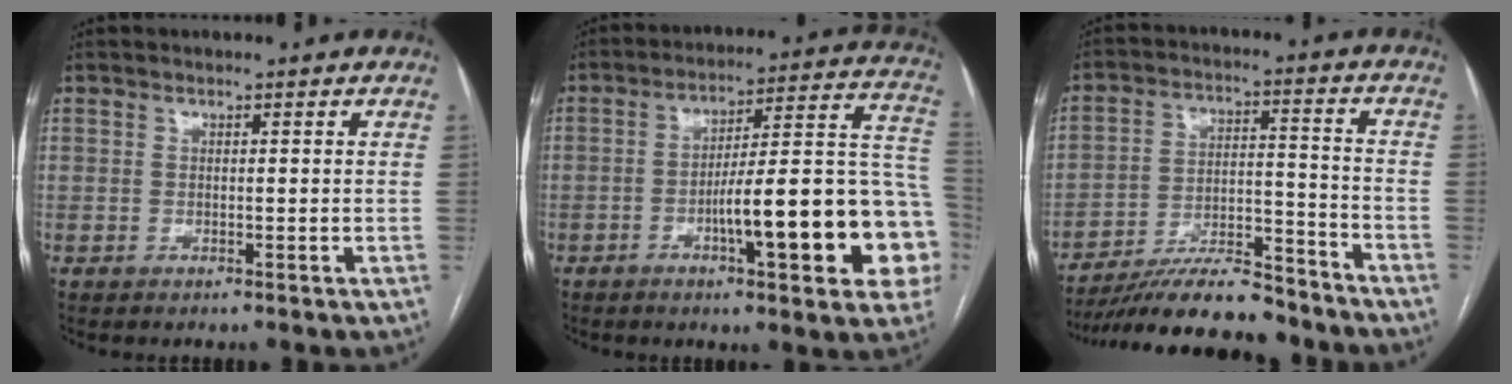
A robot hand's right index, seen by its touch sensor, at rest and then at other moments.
{"total": 20.9, "force": [-5.8, 3.1, 19.9], "torque": [-0.194, 0.031, -0.070]}
{"total": 16.7, "force": [-14.9, 2.6, 7.2], "torque": [-0.132, 0.009, -0.249]}